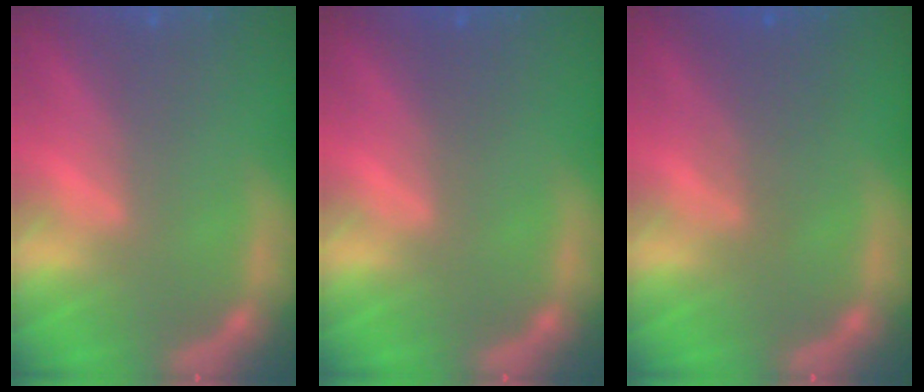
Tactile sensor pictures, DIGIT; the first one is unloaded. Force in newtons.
{"total": 1.0}
{"total": 3.0}